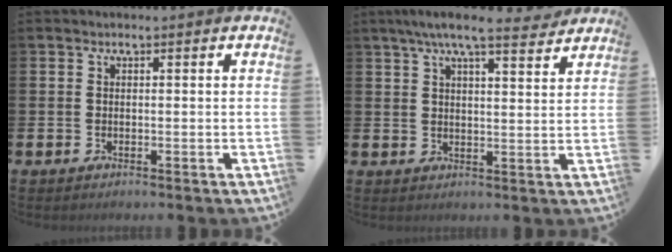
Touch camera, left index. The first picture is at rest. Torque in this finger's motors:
{"motor_torque": [1.07, -1.06, 0.53, 0.21]}